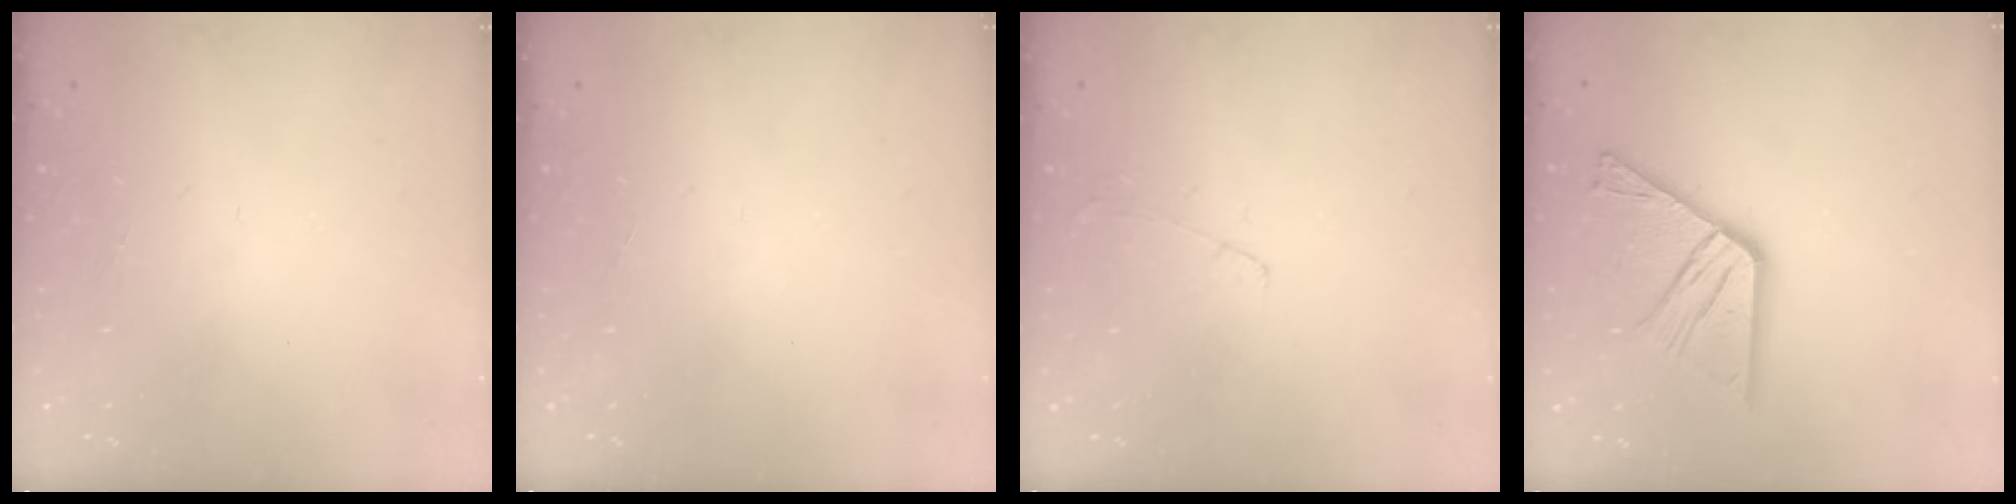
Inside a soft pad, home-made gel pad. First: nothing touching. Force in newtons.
{"total": 0.0}
{"total": 4.0, "press": 3.9, "slide": 0.5}
{"total": 16.2, "press": 16.2, "slide": 1.5}